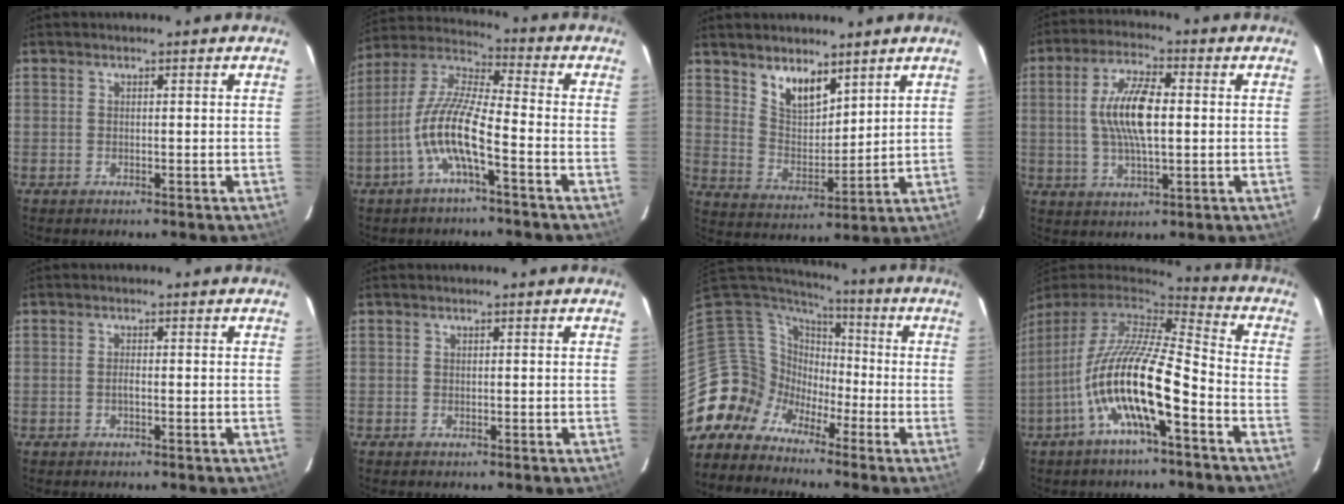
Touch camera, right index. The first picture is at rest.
{"total": 11.0, "force": [-4.6, 1.7, 9.8], "torque": [-0.210, 0.004, -0.093]}
{"total": 8.4, "force": [6.1, 3.9, 4.3], "torque": [-0.068, -0.001, 0.121]}
{"total": 10.5, "force": [0.6, 3.6, 9.9], "torque": [-0.193, 0.009, 0.012]}
{"total": 0.8, "force": [-0.4, 0.2, 0.7], "torque": [-0.014, 0.000, -0.007]}
{"total": 0.0}
{"total": 8.1, "force": [-4.5, 6.7, 0.1], "torque": [-0.012, 0.045, -0.112]}
{"total": 17.0, "force": [-6.7, 3.6, 15.2], "torque": [-0.279, -0.023, -0.132]}